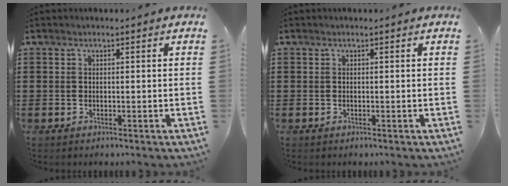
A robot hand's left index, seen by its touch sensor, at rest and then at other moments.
{"total": 0.0}